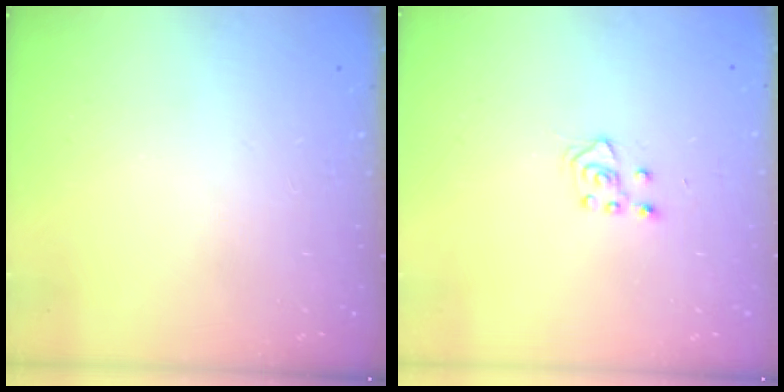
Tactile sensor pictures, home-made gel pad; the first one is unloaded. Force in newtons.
{"total": 4.9, "press": 4.8, "slide": 0.8}